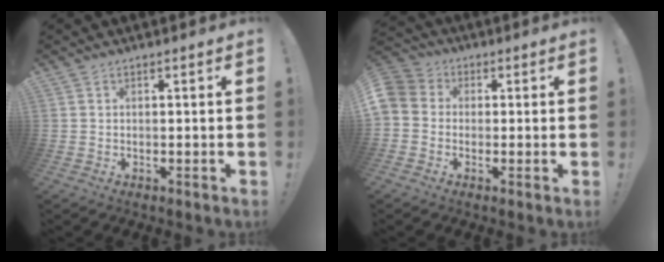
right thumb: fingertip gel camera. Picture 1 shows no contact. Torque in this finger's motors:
{"motor_torque": [2.34, 2.67, 1.80, -0.36, 0.29]}